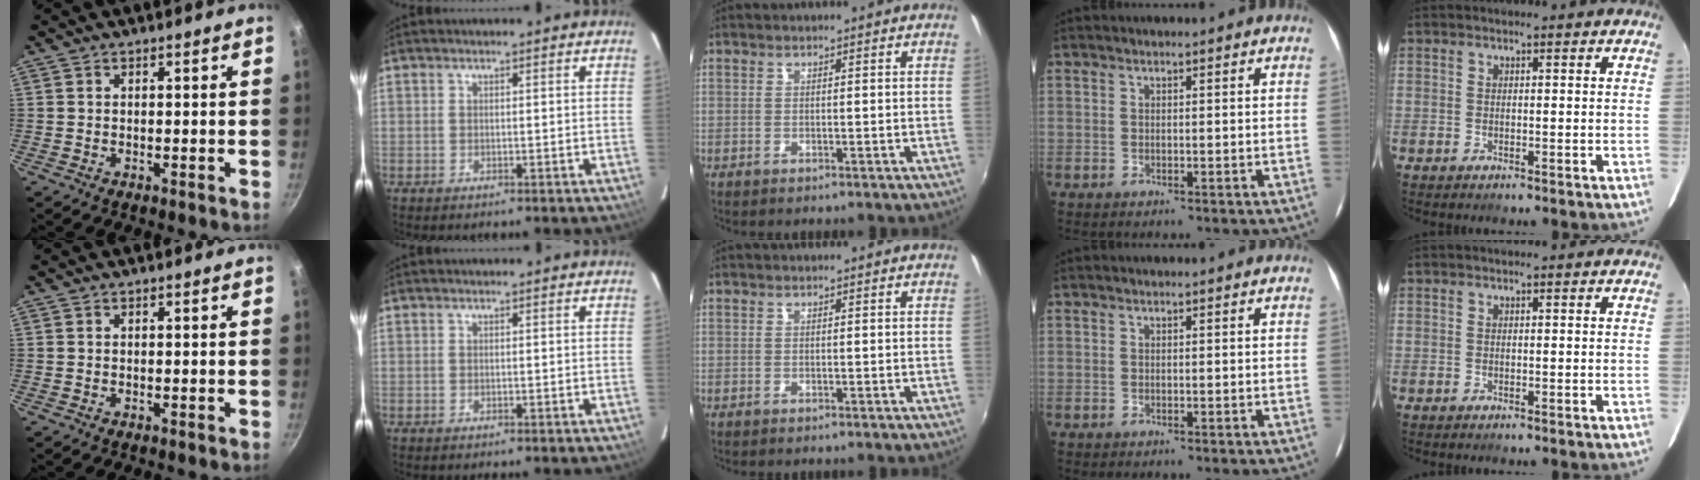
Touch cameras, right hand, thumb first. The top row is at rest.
{}